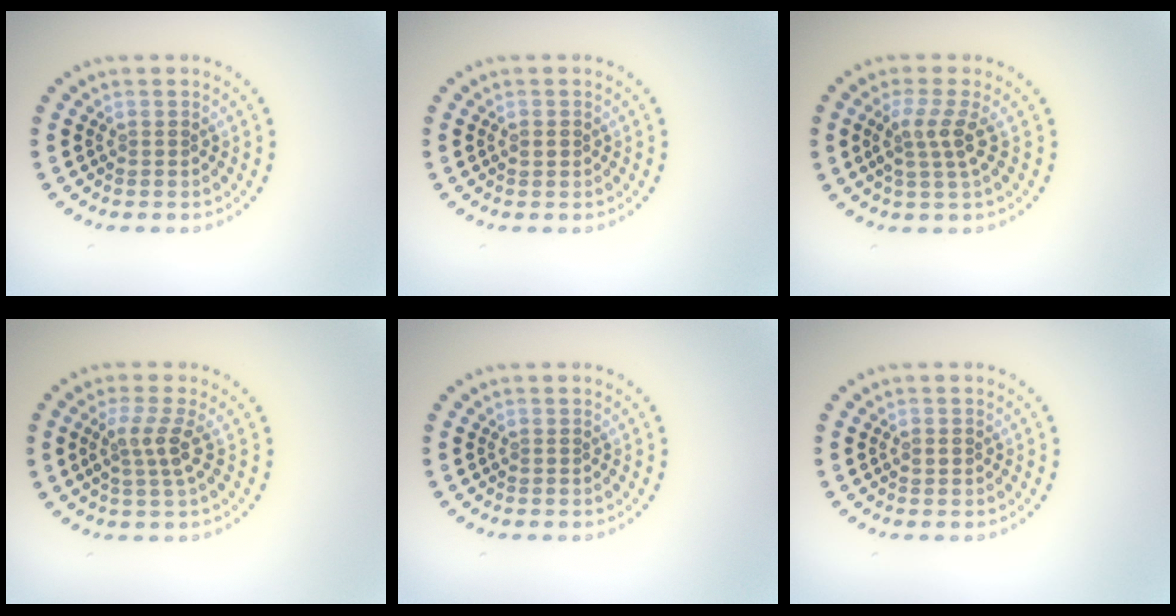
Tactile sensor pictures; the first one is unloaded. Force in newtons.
{"total": 0.9, "press": 0.9, "slide": 0.1}
{"total": 2.8, "press": 2.1, "slide": 1.8}
{"total": 2.5, "press": 1.9, "slide": 1.7}
{"total": 0.0}
{"total": 0.9, "press": 0.9, "slide": 0.1}